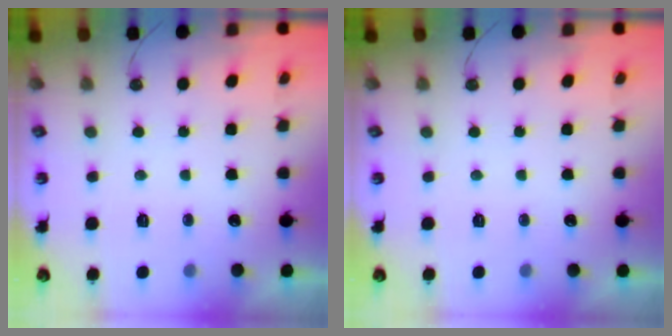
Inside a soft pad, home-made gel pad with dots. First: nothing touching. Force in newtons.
{"total": 0.0}